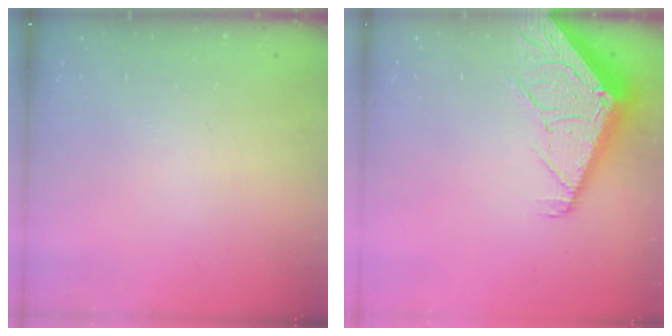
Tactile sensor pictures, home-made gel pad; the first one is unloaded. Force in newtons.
{"total": 6.5, "press": 6.5, "slide": 0.7}